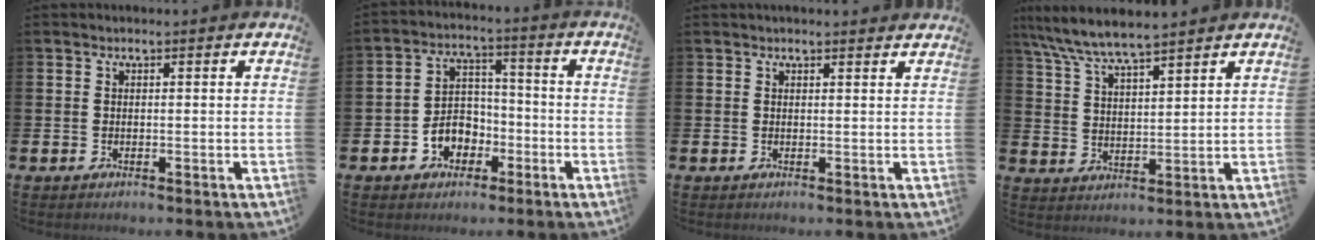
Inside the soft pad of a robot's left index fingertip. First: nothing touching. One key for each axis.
{"total": 4.8, "fx": -1.8, "fy": 4.2, "fz": 1.6, "tx": -0.033, "ty": 0.004, "tz": -0.039}
{"total": 0.9, "fx": 0.9, "fy": 0.1, "fz": 0.2, "tx": 0.004, "ty": -0.002, "tz": 0.016}
{"total": 6.5, "fx": 6.2, "fy": 0.4, "fz": 2.0, "tx": -0.065, "ty": -0.027, "tz": 0.111}